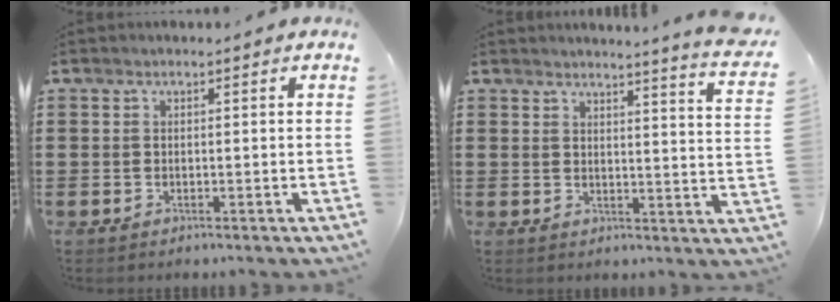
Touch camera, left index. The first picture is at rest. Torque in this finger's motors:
{"motor_torque": [2.14, 0.00, 0.10, 0.06]}